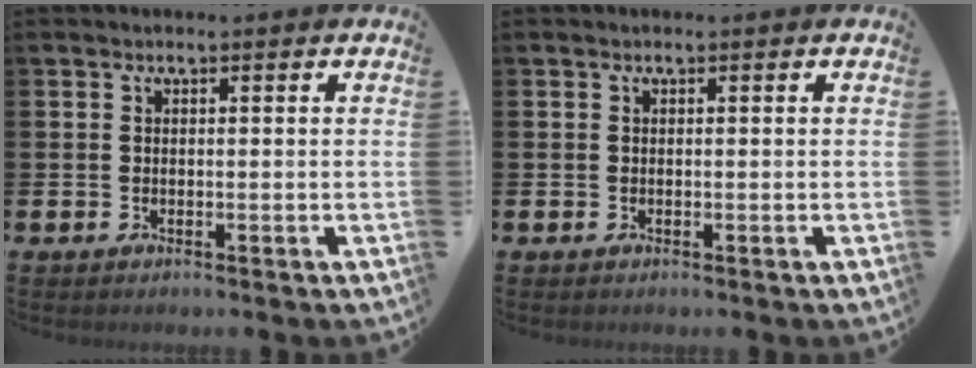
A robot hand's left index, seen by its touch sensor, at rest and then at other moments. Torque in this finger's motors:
{"motor_torque": [-0.01, 0.01, 0.00, 0.01]}